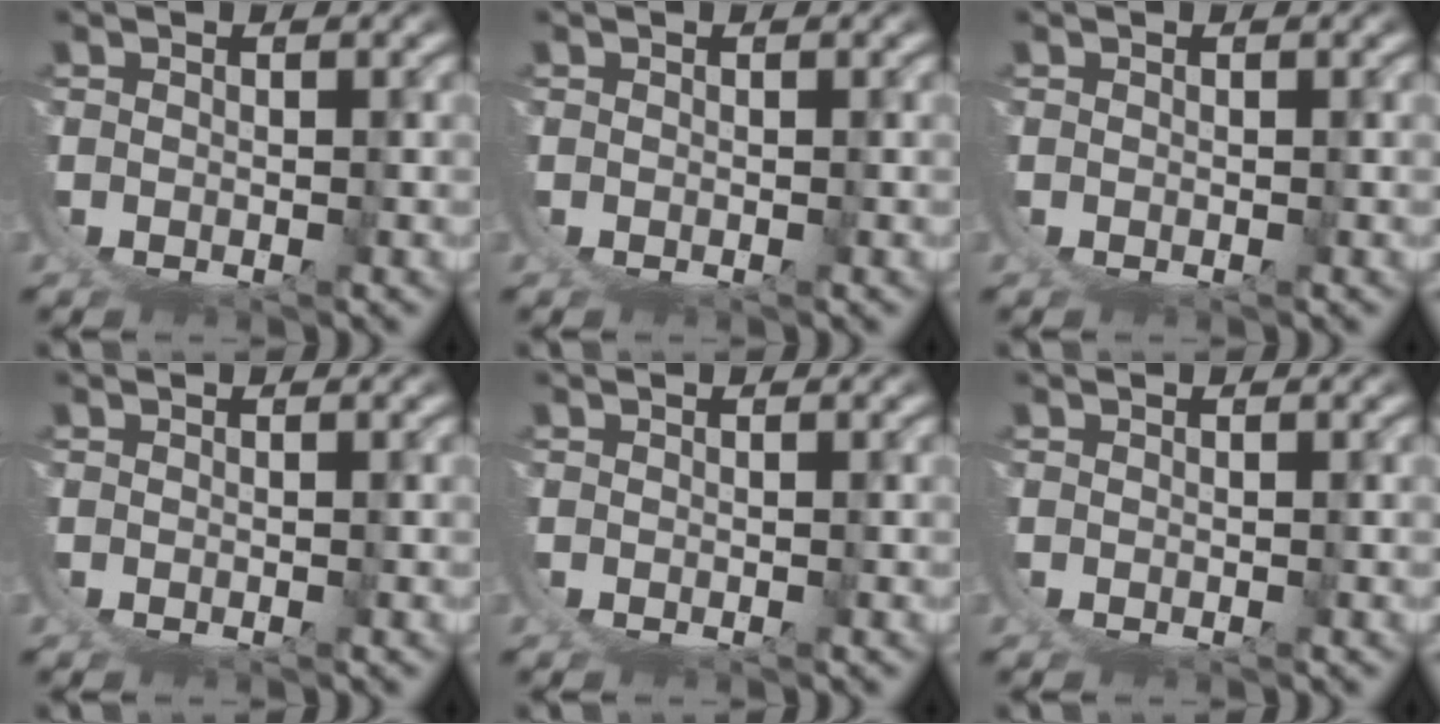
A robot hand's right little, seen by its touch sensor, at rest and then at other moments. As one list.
[{"total": 0.0}, {"total": 0.0}, {"total": 0.0}, {"total": 0.0}, {"total": 0.0}]